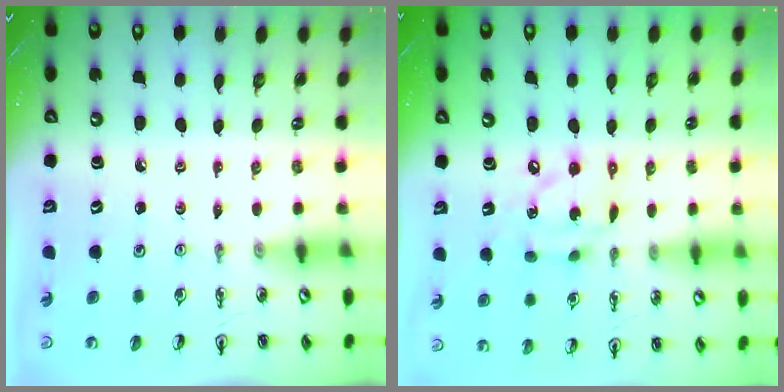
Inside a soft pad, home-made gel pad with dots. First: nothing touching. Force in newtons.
{"total": 10.6, "press": 10.6, "slide": 0.6}